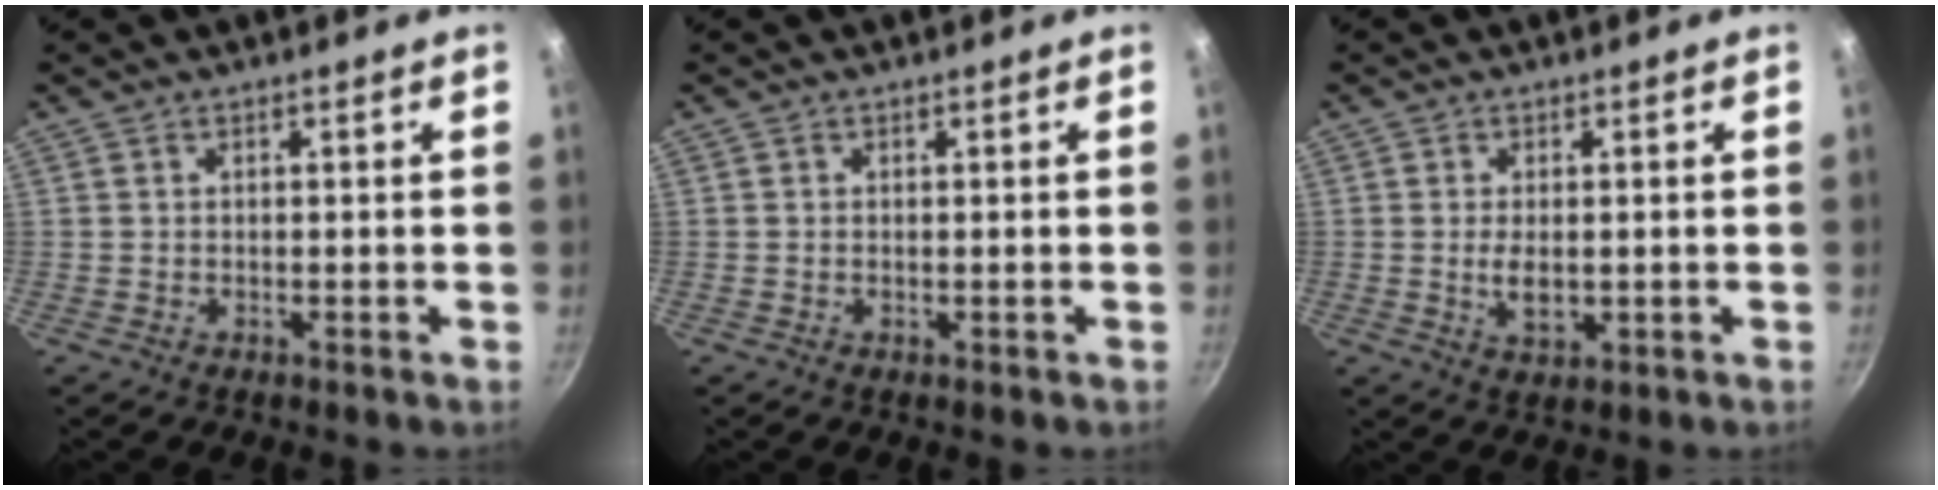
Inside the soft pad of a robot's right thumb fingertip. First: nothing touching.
{"total": 0.0}
{"total": 4.1, "force": [-0.2, 2.2, 3.4], "torque": [-0.065, -0.005, 0.002]}